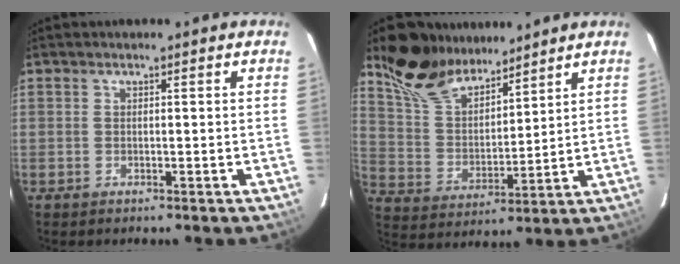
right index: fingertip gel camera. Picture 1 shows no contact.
{"total": 14.7, "force": [11.8, 6.1, 6.2], "torque": [-0.128, 0.021, 0.231]}